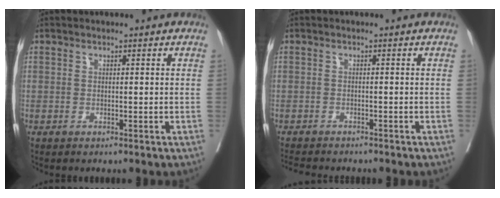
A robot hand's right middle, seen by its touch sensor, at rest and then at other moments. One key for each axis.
{"total": 6.9, "fx": -6.2, "fy": 1.5, "fz": 2.5, "tx": -0.040, "ty": -0.007, "tz": -0.091}